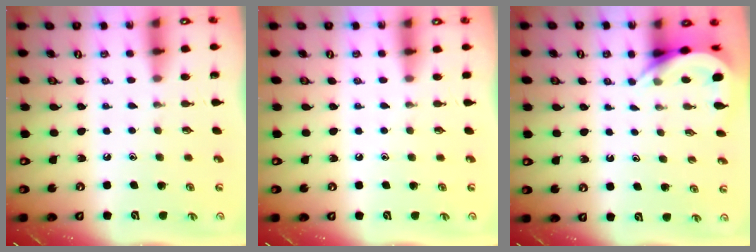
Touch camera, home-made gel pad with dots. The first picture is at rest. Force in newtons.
{"total": 2.2, "press": 2.2, "slide": 0.3}
{"total": 4.5, "press": 4.5, "slide": 0.4}